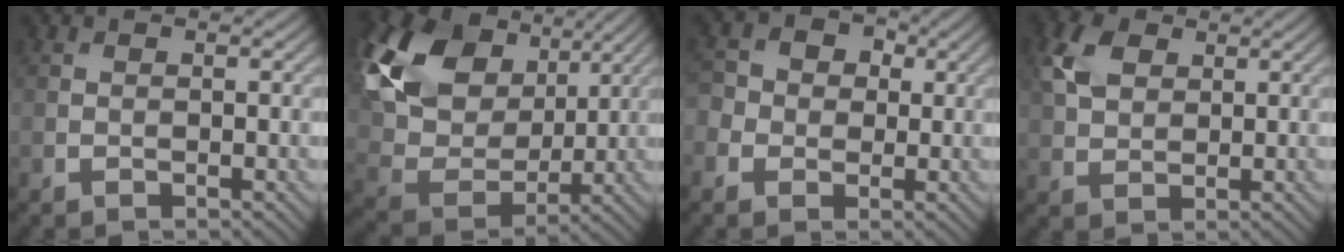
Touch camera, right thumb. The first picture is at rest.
{"total": 16.6, "force": [7.3, 11.1, 10.0], "torque": [-0.269, 0.029, 0.147]}
{"total": 4.8, "force": [-0.2, 4.5, 1.9], "torque": [-0.044, 0.010, -0.018]}
{"total": 5.0, "force": [2.1, 3.3, 3.2], "torque": [-0.081, 0.012, 0.040]}